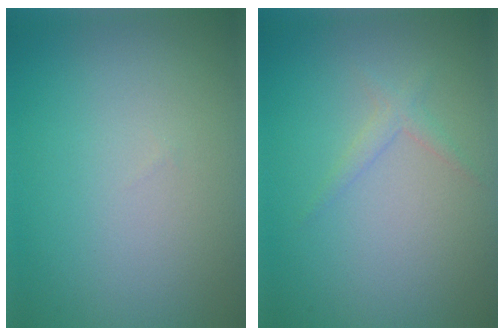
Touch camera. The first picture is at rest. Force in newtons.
{"total": 1.1, "press": 1.1, "slide": 0.1}